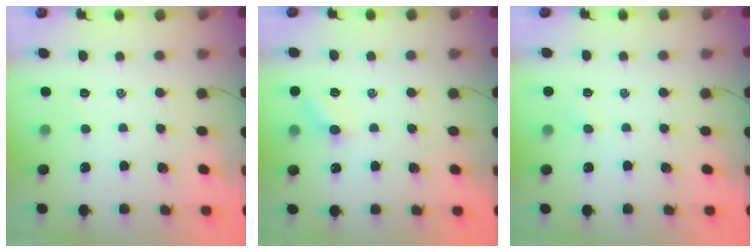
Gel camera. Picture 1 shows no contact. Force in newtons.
{"total": 6.5, "press": 6.2, "slide": 2.0}
{"total": 2.5, "press": 2.3, "slide": 0.8}